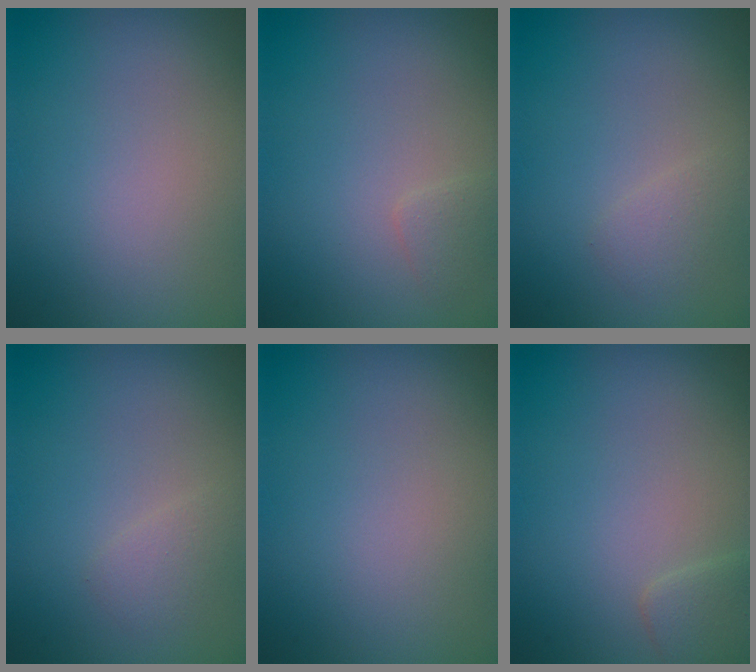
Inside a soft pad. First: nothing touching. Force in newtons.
{"total": 0.9, "press": 0.9, "slide": 0.1}
{"total": 1.0, "press": 1.0, "slide": 0.0}
{"total": 1.0, "press": 1.0, "slide": 0.0}
{"total": 0.0}
{"total": 1.4, "press": 1.4, "slide": 0.1}